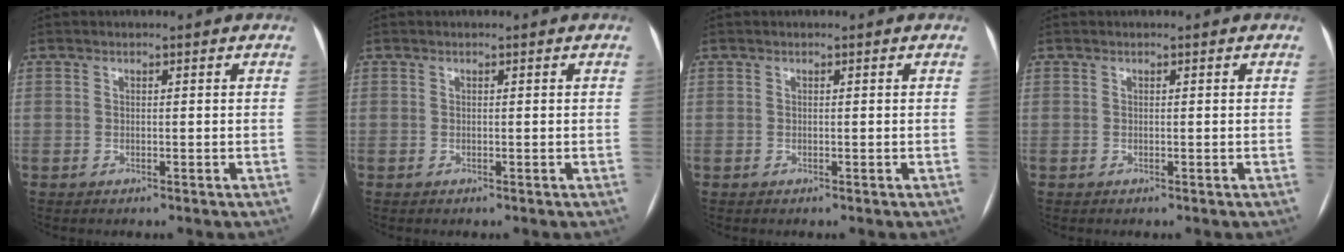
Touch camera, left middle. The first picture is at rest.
{"total": 0.0}
{"total": 0.0}
{"total": 0.0}